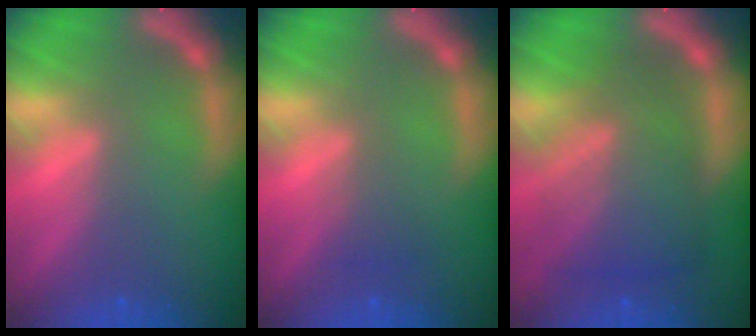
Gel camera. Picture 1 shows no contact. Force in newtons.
{"total": 1.5}
{"total": 8.7}